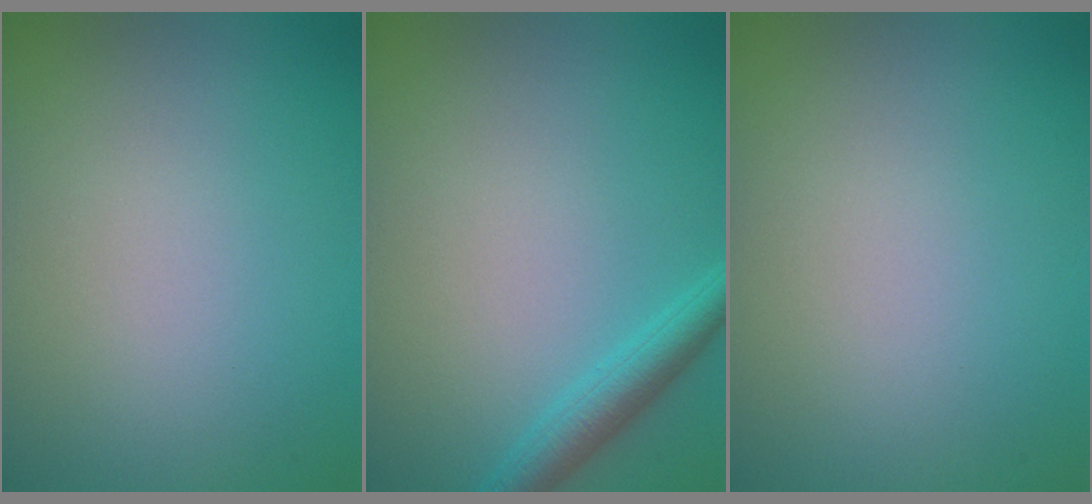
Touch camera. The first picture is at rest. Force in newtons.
{"total": 2.7, "press": 2.7, "slide": 0.1}
{"total": 0.0}